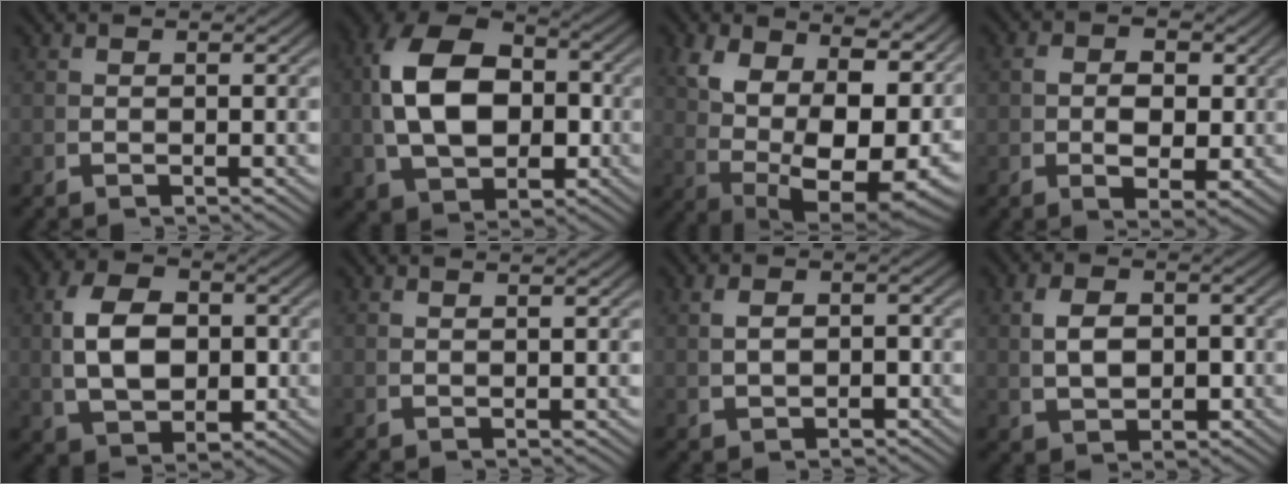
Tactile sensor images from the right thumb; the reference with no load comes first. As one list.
[{"total": 12.8, "force": [0.7, 8.5, 9.6], "torque": [-0.199, -0.029, 0.030]}, {"total": 15.9, "force": [1.1, 10.1, 12.2], "torque": [-0.240, -0.053, 0.048]}, {"total": 4.4, "force": [0.3, 3.1, 3.1], "torque": [-0.044, -0.016, 0.010]}, {"total": 9.0, "force": [0.5, 6.0, 6.7], "torque": [-0.133, -0.026, 0.025]}, {"total": 1.1, "force": [0.8, -0.4, 0.5], "torque": [-0.008, 0.004, 0.018]}, {"total": 2.4, "force": [0.1, 1.5, 1.8], "torque": [-0.024, 0.002, 0.009]}, {"total": 4.8, "force": [0.4, 3.2, 3.4], "torque": [-0.055, -0.011, 0.020]}]